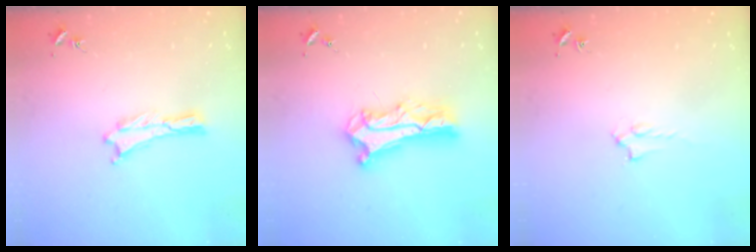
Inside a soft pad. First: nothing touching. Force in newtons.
{"total": 9.6, "press": 9.6, "slide": 0.9}
{"total": 1.4, "press": 1.4, "slide": 0.2}